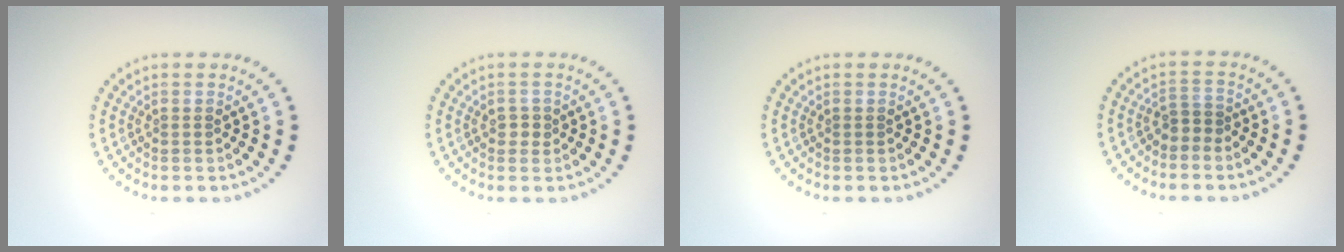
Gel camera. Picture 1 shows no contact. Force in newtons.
{"total": 1.1, "press": 1.1, "slide": 0.4}
{"total": 0.0}
{"total": 1.5, "press": 1.2, "slide": 0.9}